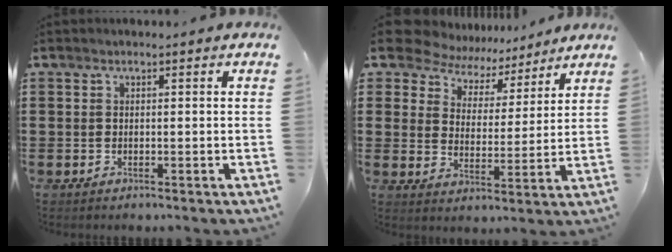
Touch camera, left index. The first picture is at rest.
{"total": 7.6, "force": [7.2, 2.2, 0.9], "torque": [-0.060, -0.039, 0.130]}